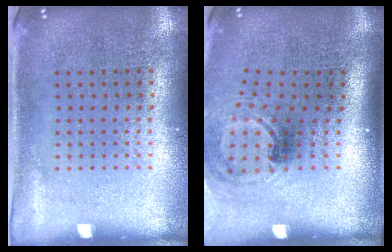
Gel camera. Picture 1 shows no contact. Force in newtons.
{"total": 1.5, "press": 1.1, "slide": 0.9}